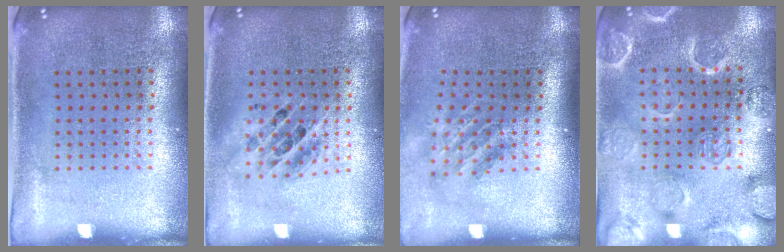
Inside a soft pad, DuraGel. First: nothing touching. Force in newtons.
{"total": 1.3, "press": 1.1, "slide": 0.7}
{"total": 1.8, "press": 1.2, "slide": 1.3}
{"total": 2.9, "press": 2.8, "slide": 0.3}